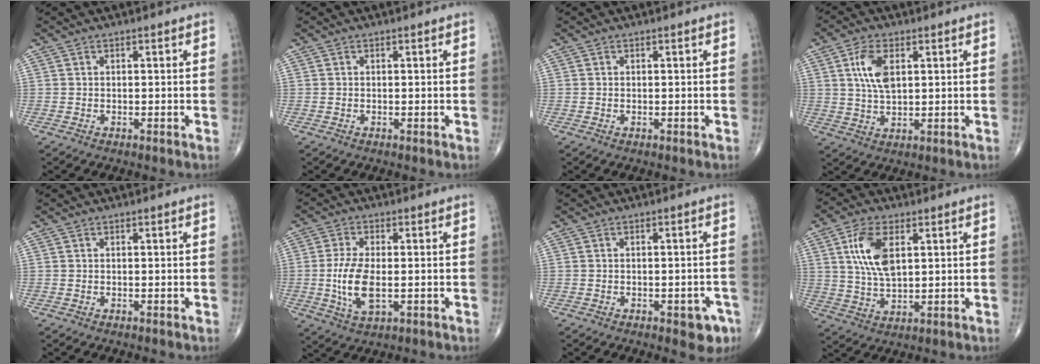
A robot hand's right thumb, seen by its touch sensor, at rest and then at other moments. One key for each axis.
{"total": 0.0}
{"total": 0.0}
{"total": 7.3, "fx": 2.1, "fy": 3.7, "fz": 5.9, "tx": -0.116, "ty": -0.006, "tz": 0.044}
{"total": 0.0}
{"total": 8.8, "fx": -1.0, "fy": 4.1, "fz": 7.7, "tx": -0.161, "ty": -0.007, "tz": -0.018}
{"total": 4.6, "fx": -2.3, "fy": 2.3, "fz": 3.3, "tx": -0.018, "ty": 0.011, "tz": -0.024}
{"total": 9.8, "fx": 3.0, "fy": 4.9, "fz": 8.0, "tx": -0.155, "ty": -0.009, "tz": 0.061}